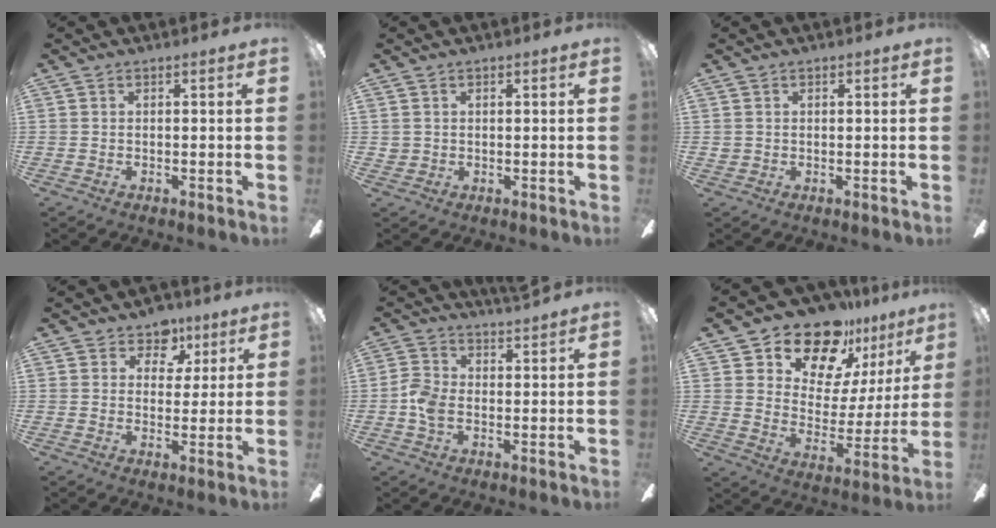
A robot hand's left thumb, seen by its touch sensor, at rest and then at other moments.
{"total": 1.4, "force": [0.5, 1.3, 0.2], "torque": [-0.006, 0.004, 0.009]}
{"total": 0.9, "force": [0.2, 0.9, 0.2], "torque": [-0.005, 0.005, 0.003]}
{"total": 6.7, "force": [3.9, 5.1, 2.0], "torque": [-0.021, -0.019, 0.069]}
{"total": 4.5, "force": [0.3, 2.7, 3.6], "torque": [-0.081, 0.001, 0.006]}
{"total": 17.5, "force": [14.2, 8.5, 5.8], "torque": [-0.103, -0.107, 0.249]}